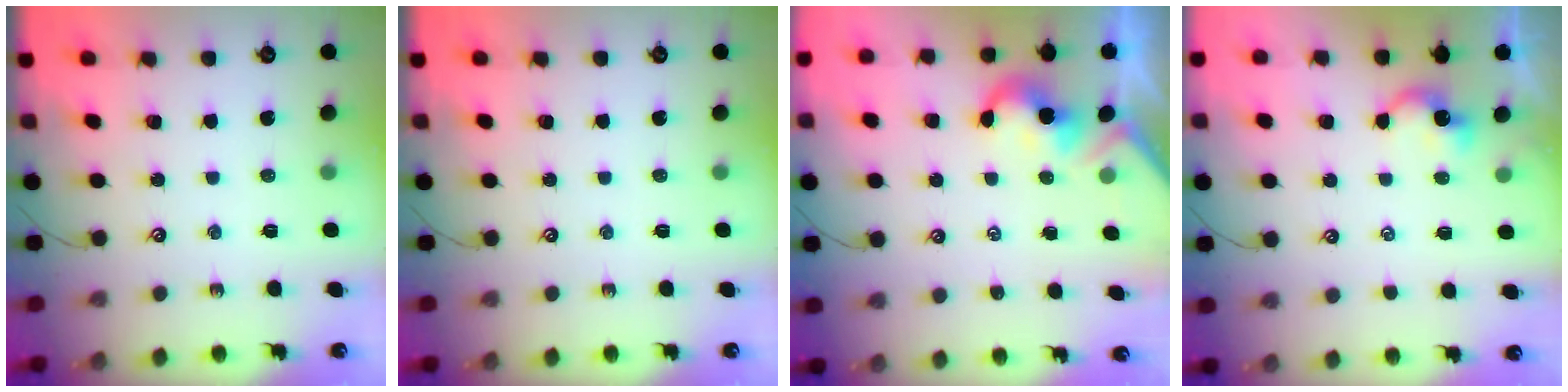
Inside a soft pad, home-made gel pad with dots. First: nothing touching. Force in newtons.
{"total": 0.0}
{"total": 2.0, "press": 1.9, "slide": 0.5}
{"total": 2.5, "press": 2.5, "slide": 0.3}